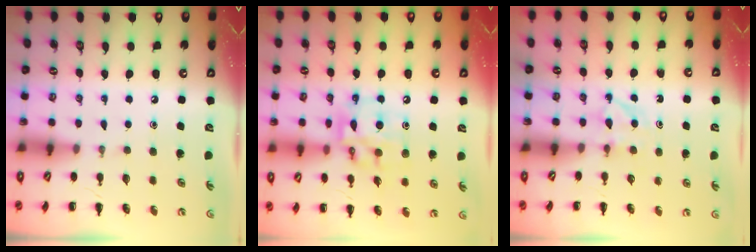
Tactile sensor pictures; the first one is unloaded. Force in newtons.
{"total": 13.8, "press": 13.6, "slide": 2.3}
{"total": 4.1, "press": 3.8, "slide": 1.5}